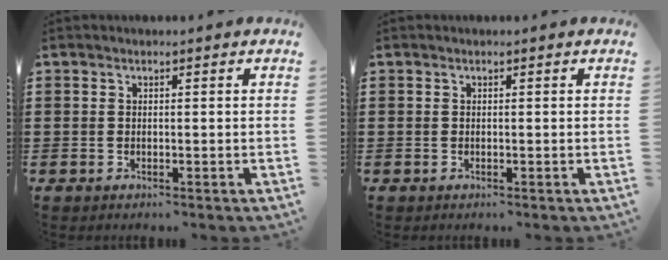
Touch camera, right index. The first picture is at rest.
{"total": 0.0}